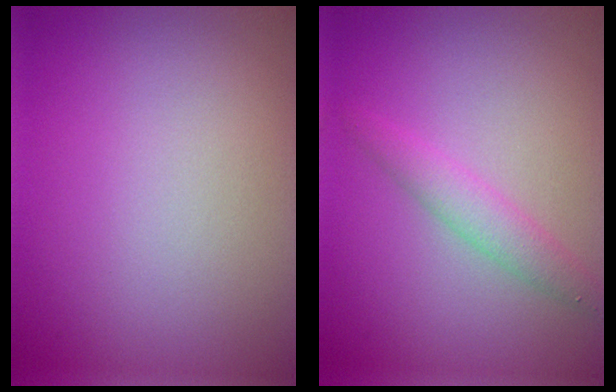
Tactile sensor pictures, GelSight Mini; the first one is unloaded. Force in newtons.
{"total": 2.1, "press": 2.1, "slide": 0.0}